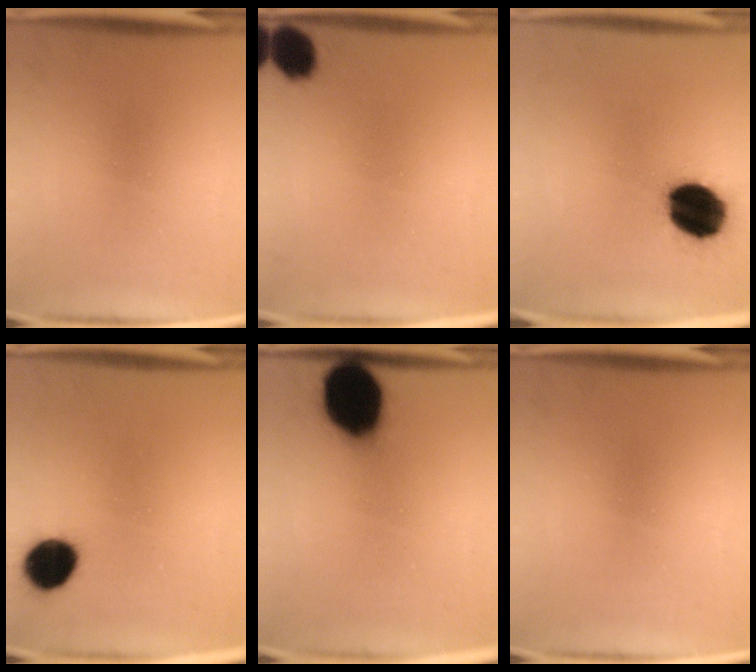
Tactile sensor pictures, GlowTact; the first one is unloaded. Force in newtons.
{"total": 6.7}
{"total": 17.1}
{"total": 9.1}
{"total": 18.1}
{"total": 0.0}